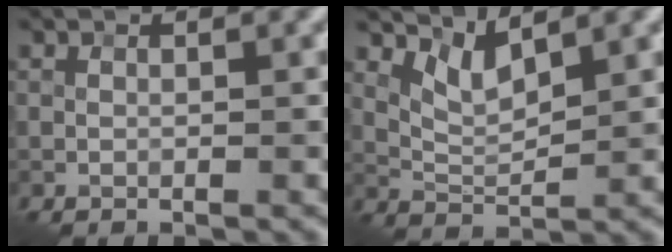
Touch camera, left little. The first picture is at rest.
{"total": 2.8, "force": [2.0, 0.9, 1.9], "torque": [-0.042, -0.010, 0.044]}